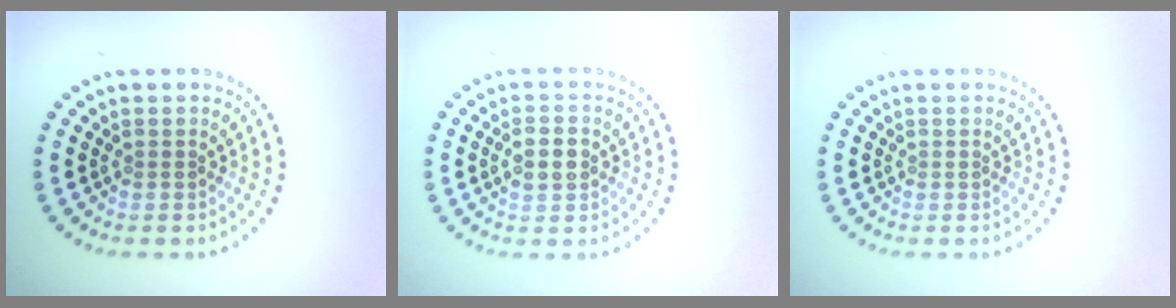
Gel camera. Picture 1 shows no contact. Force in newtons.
{"total": 2.5, "press": 2.5, "slide": 0.1}
{"total": 0.0}